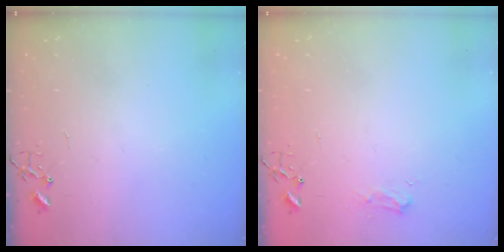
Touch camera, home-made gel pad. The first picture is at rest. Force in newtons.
{"total": 6.6, "press": 6.6, "slide": 0.5}